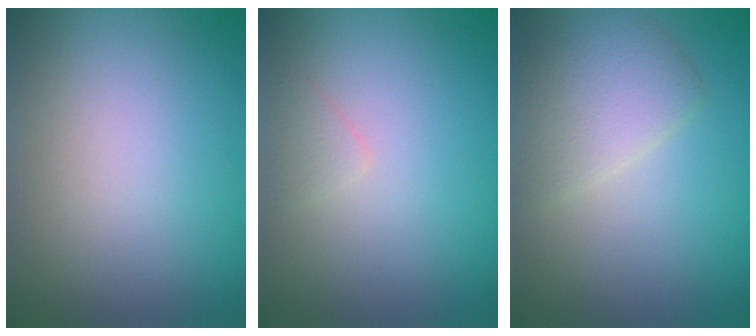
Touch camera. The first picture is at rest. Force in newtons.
{"total": 0.9, "press": 0.9, "slide": 0.1}
{"total": 3.7, "press": 3.7, "slide": 0.1}